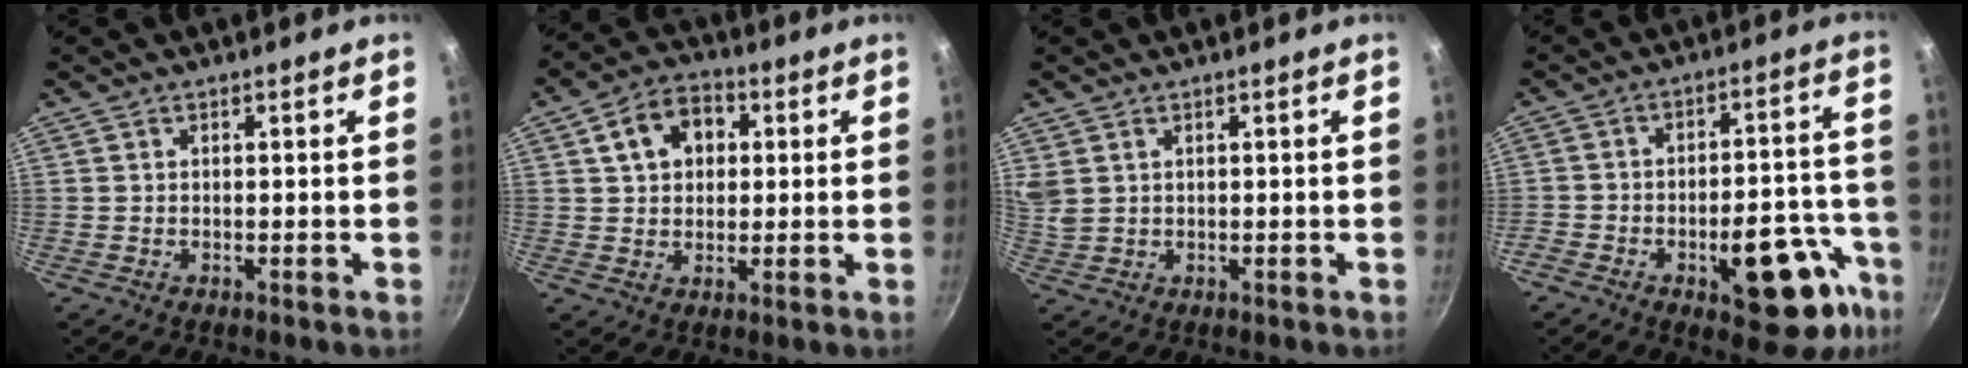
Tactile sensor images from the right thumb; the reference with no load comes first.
{"total": 9.4, "force": [2.6, 7.0, 5.8], "torque": [-0.070, 0.014, 0.034]}
{"total": 4.3, "force": [2.1, 3.0, 2.3], "torque": [-0.042, 0.001, 0.049]}
{"total": 18.0, "force": [-8.8, 8.3, 13.3], "torque": [-0.110, 0.051, -0.113]}